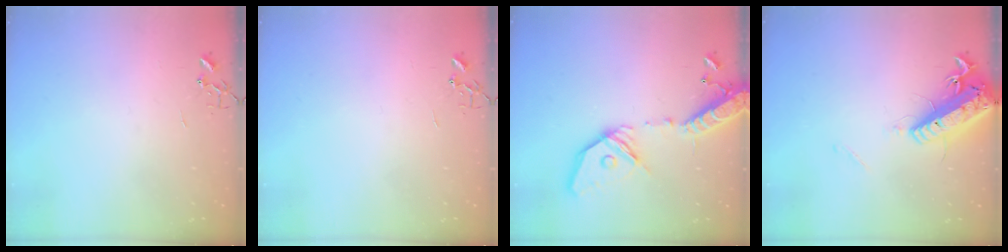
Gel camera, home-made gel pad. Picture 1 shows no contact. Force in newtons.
{"total": 0.0}
{"total": 21.3, "press": 20.9, "slide": 4.1}
{"total": 18.1, "press": 17.7, "slide": 3.9}